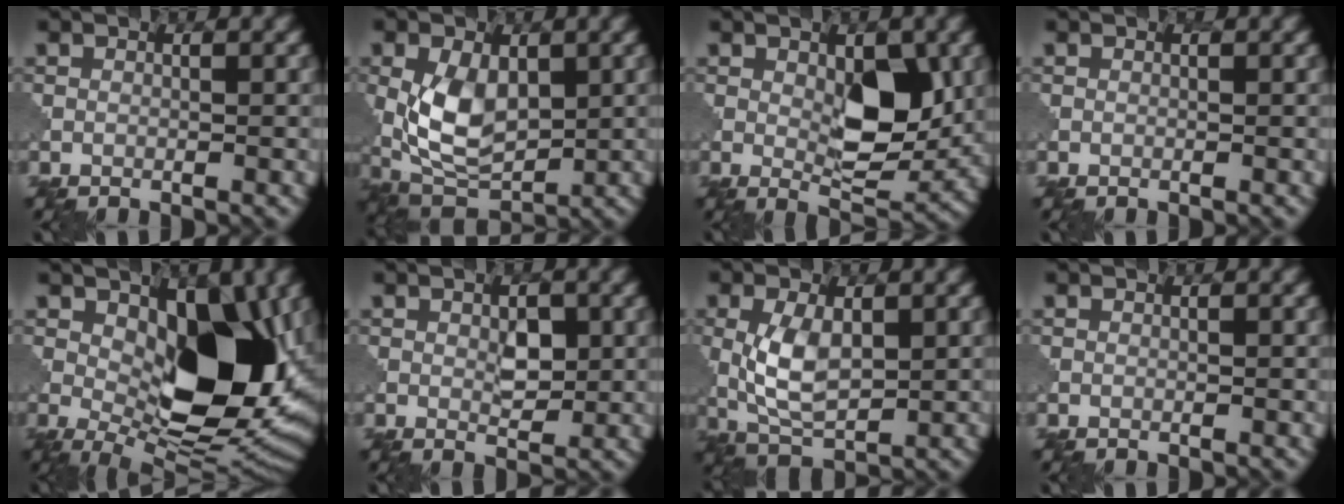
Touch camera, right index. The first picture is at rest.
{"total": 6.4, "force": [0.9, 4.1, 4.8], "torque": [-0.111, -0.004, 0.020]}
{"total": 6.3, "force": [1.1, 2.9, 5.5], "torque": [-0.080, -0.010, 0.025]}
{"total": 0.0}
{"total": 12.7, "force": [1.6, 6.6, 10.7], "torque": [-0.138, -0.013, 0.032]}
{"total": 2.1, "force": [0.7, 1.2, 1.5], "torque": [-0.024, -0.004, 0.016]}
{"total": 4.5, "force": [0.8, 2.5, 3.7], "torque": [-0.085, -0.001, 0.021]}
{"total": 0.0}